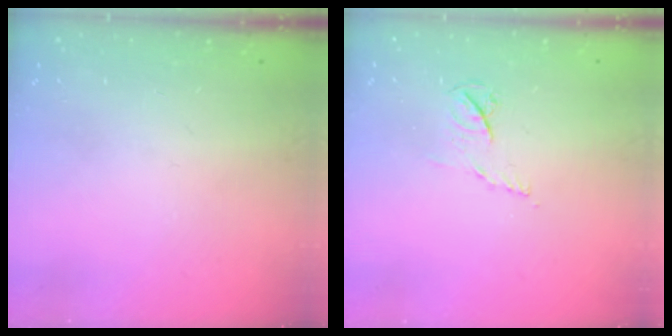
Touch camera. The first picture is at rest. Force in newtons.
{"total": 5.4, "press": 5.3, "slide": 0.7}